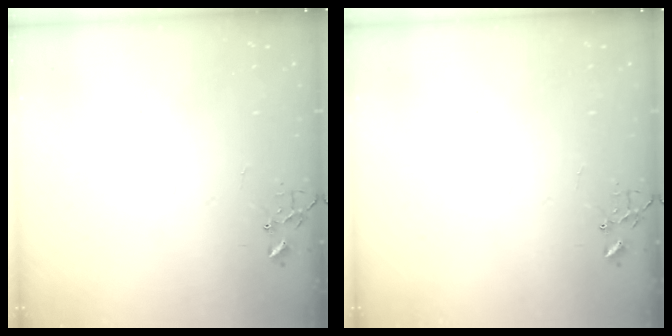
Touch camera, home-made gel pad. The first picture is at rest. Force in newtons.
{"total": 0.0}